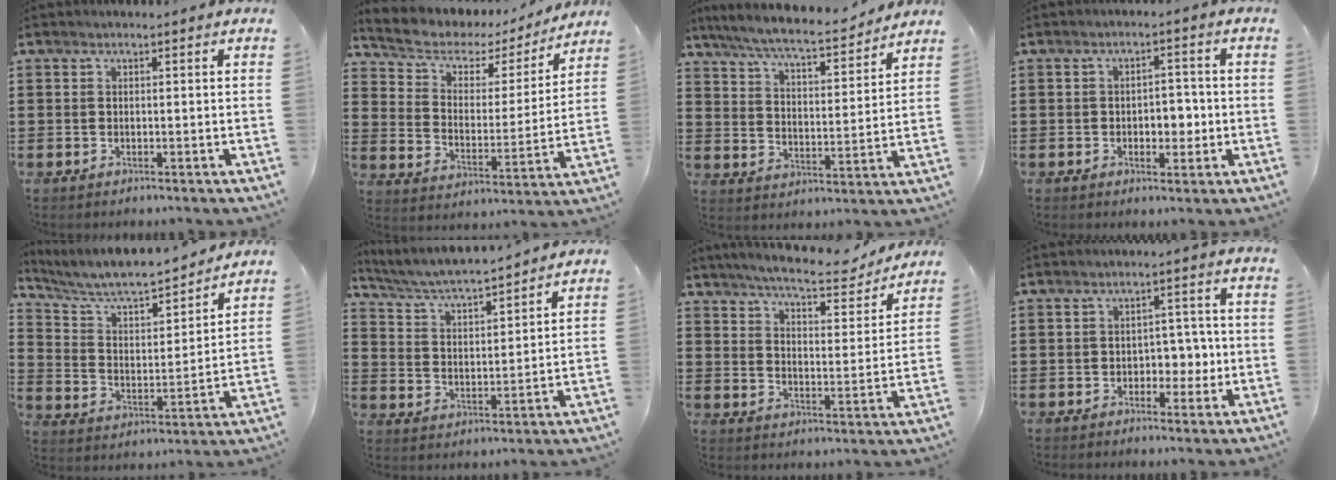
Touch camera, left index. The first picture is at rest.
{"total": 4.5, "force": [3.3, 2.7, 1.6], "torque": [-0.058, -0.020, 0.048]}
{"total": 7.2, "force": [6.6, 0.3, 2.9], "torque": [-0.083, -0.041, 0.112]}
{"total": 4.0, "force": [-0.9, 2.5, 3.1], "torque": [-0.045, 0.001, -0.024]}
{"total": 6.5, "force": [5.9, 1.0, 2.4], "torque": [-0.076, -0.046, 0.096]}
{"total": 4.8, "force": [4.5, 0.0, 1.5], "torque": [-0.052, -0.033, 0.073]}
{"total": 6.8, "force": [6.2, 0.4, 2.6], "torque": [-0.061, -0.041, 0.102]}
{"total": 4.2, "force": [-0.9, 3.1, 2.6], "torque": [-0.043, 0.001, -0.026]}